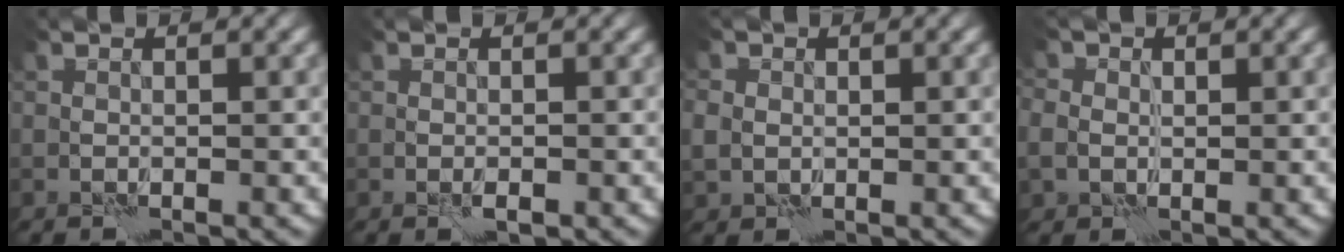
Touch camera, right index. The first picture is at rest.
{"total": 0.8, "force": [-0.3, 0.4, 0.7], "torque": [-0.012, -0.003, -0.005]}
{"total": 2.7, "force": [0.5, 2.3, 1.3], "torque": [-0.026, 0.005, 0.005]}
{"total": 3.7, "force": [0.5, 3.2, 1.8], "torque": [-0.034, 0.007, -0.013]}